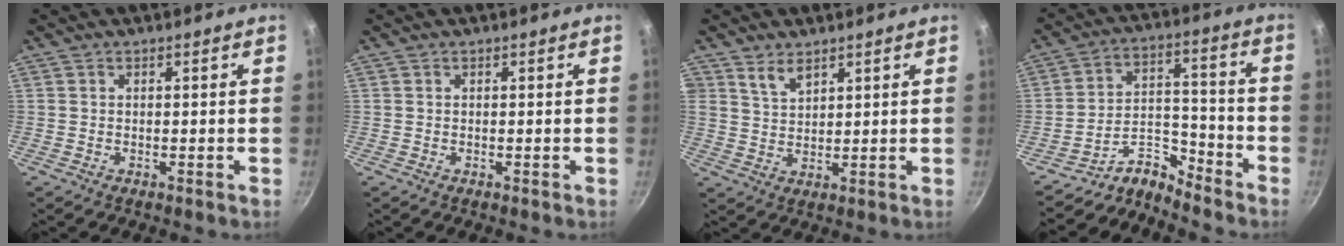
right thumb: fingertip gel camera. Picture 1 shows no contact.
{"total": 0.0}
{"total": 4.0, "force": [2.8, 2.1, 1.9], "torque": [-0.029, -0.020, 0.057]}
{"total": 7.6, "force": [-7.4, 1.6, 0.8], "torque": [-0.004, 0.085, -0.152]}